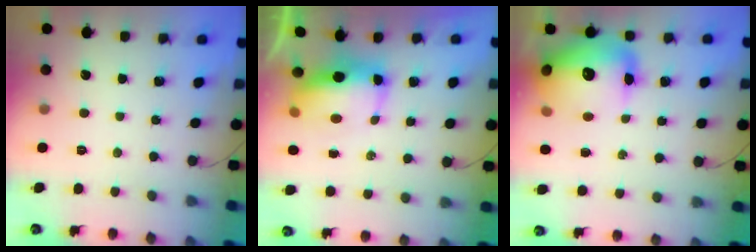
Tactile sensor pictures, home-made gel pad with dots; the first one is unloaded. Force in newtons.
{"total": 10.6, "press": 10.3, "slide": 2.2}
{"total": 19.9, "press": 19.3, "slide": 4.8}